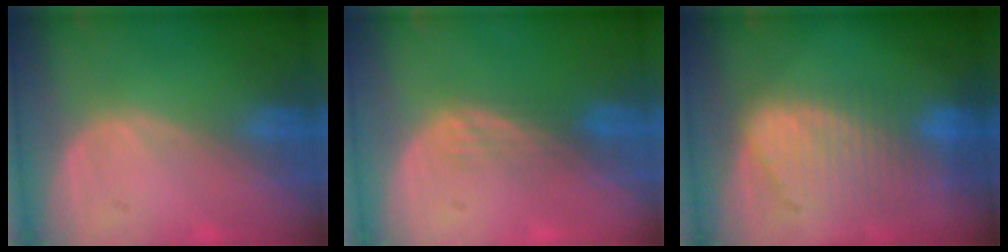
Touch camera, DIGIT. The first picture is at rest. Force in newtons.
{"total": 2.2, "press": 2.2, "slide": 0.2}
{"total": 9.1, "press": 8.0, "slide": 4.3}